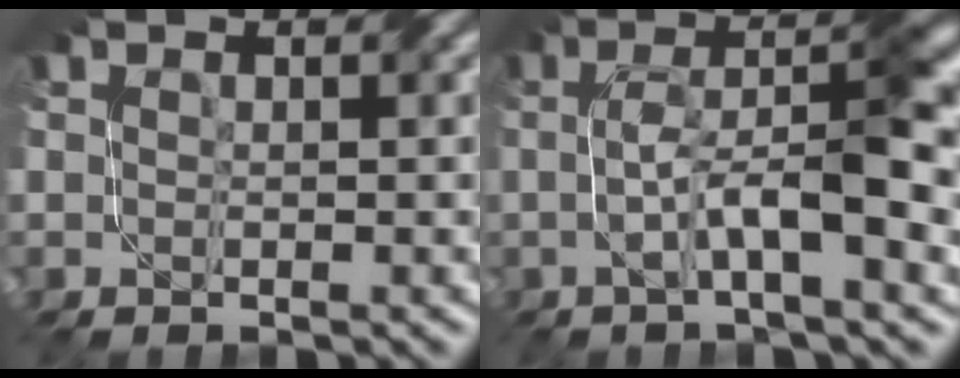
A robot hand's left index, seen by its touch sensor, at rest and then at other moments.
{"total": 7.6, "force": [-0.7, 1.8, 7.4], "torque": [-0.125, 0.015, -0.013]}